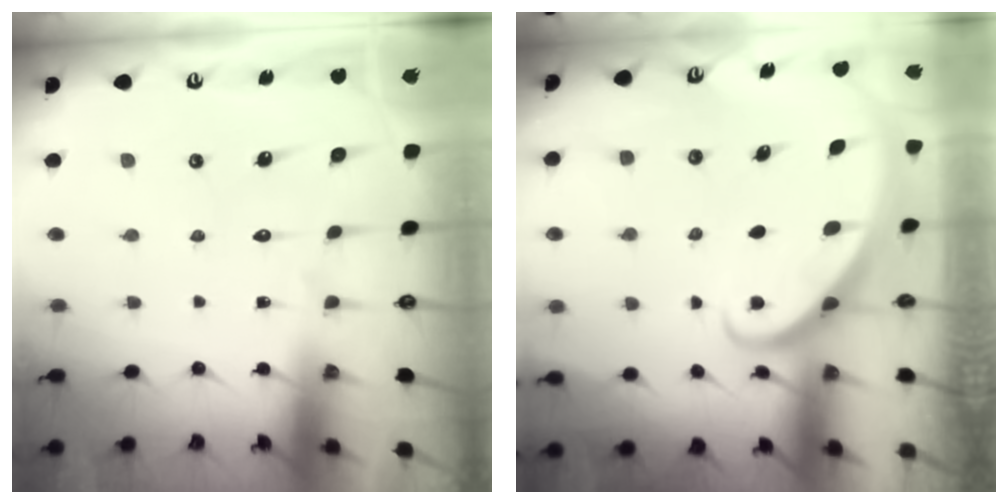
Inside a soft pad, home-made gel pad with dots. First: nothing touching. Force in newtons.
{"total": 2.5, "press": 2.5, "slide": 0.2}